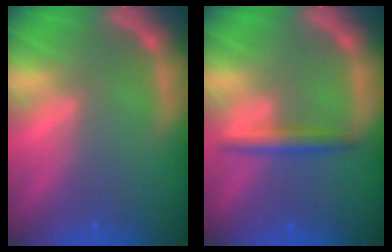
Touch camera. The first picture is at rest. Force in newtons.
{"total": 2.4}